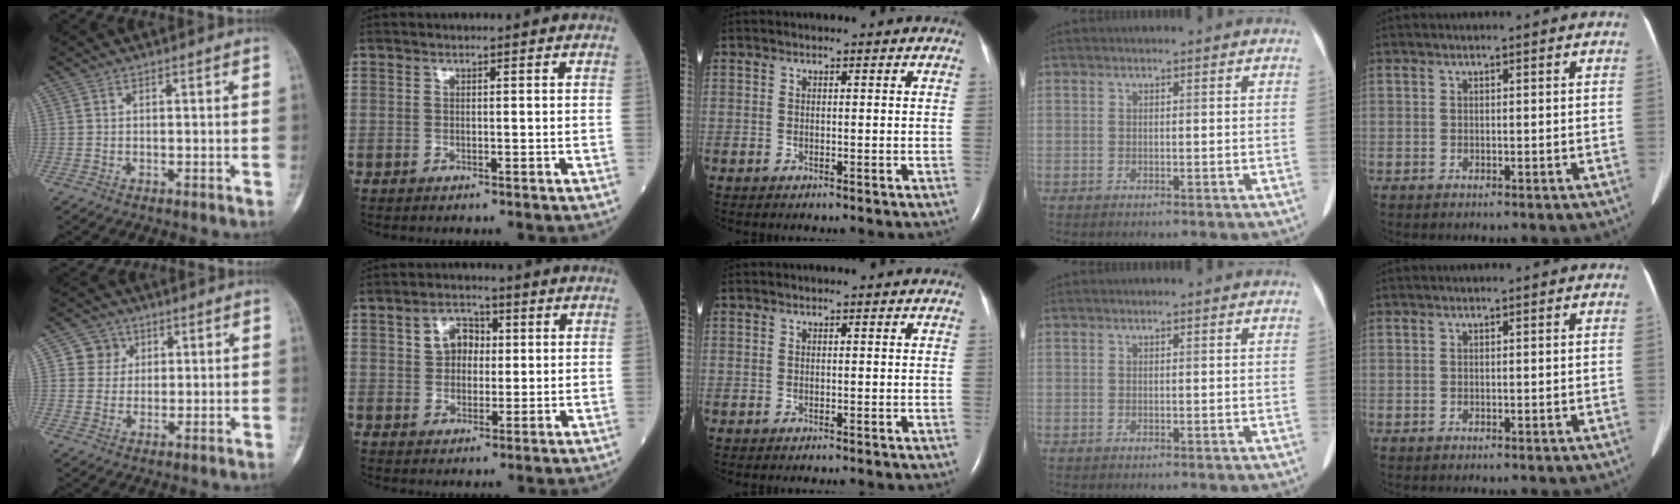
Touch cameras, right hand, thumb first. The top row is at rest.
{"thumb": {"total": 5.0, "force": [1.6, 4.7, 0.7], "torque": [0.018, 0.001, 0.022]}, "index": {"total": 5.1, "force": [1.1, 3.9, 3.1], "torque": [-0.048, 0.015, 0.019]}, "middle": {"total": 1.2, "force": [-1.1, 0.0, 0.4], "torque": [-0.006, -0.001, -0.013]}}